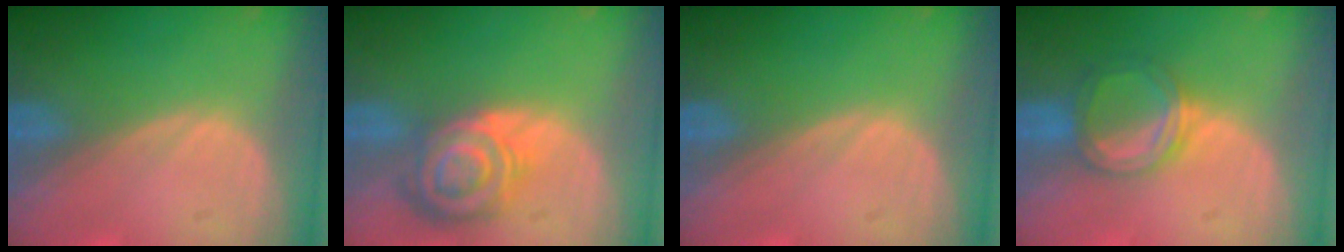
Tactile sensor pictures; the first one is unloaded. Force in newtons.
{"total": 8.6, "press": 7.5, "slide": 4.2}
{"total": 0.0}
{"total": 5.3, "press": 5.0, "slide": 1.7}